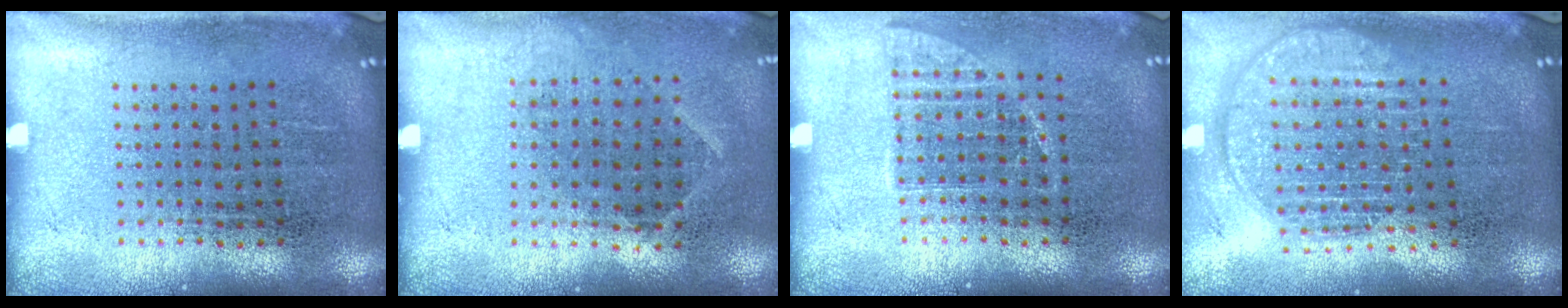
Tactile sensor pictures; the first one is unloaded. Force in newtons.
{"total": 0.9, "press": 0.7, "slide": 0.7}
{"total": 0.9, "press": 0.8, "slide": 0.4}
{"total": 1.8, "press": 1.6, "slide": 0.9}